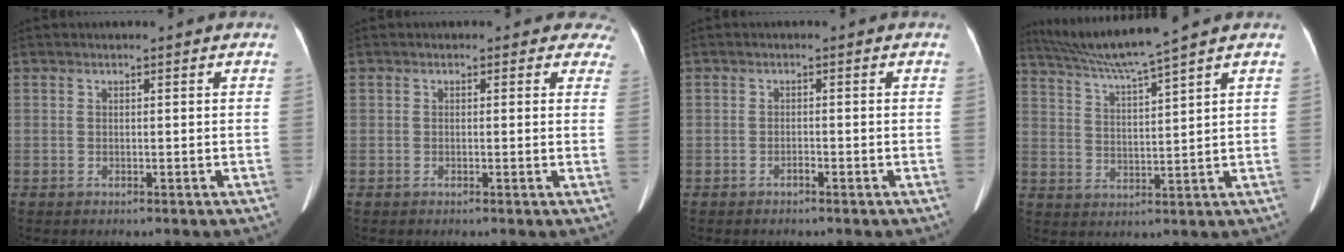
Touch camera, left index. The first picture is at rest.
{"total": 3.2, "force": [2.5, 2.1, -0.1], "torque": [0.031, -0.013, -0.006]}
{"total": 0.6, "force": [-0.6, 0.1, 0.3], "torque": [-0.006, 0.001, -0.011]}
{"total": 8.7, "force": [7.4, -2.3, 3.9], "torque": [-0.074, -0.003, 0.139]}